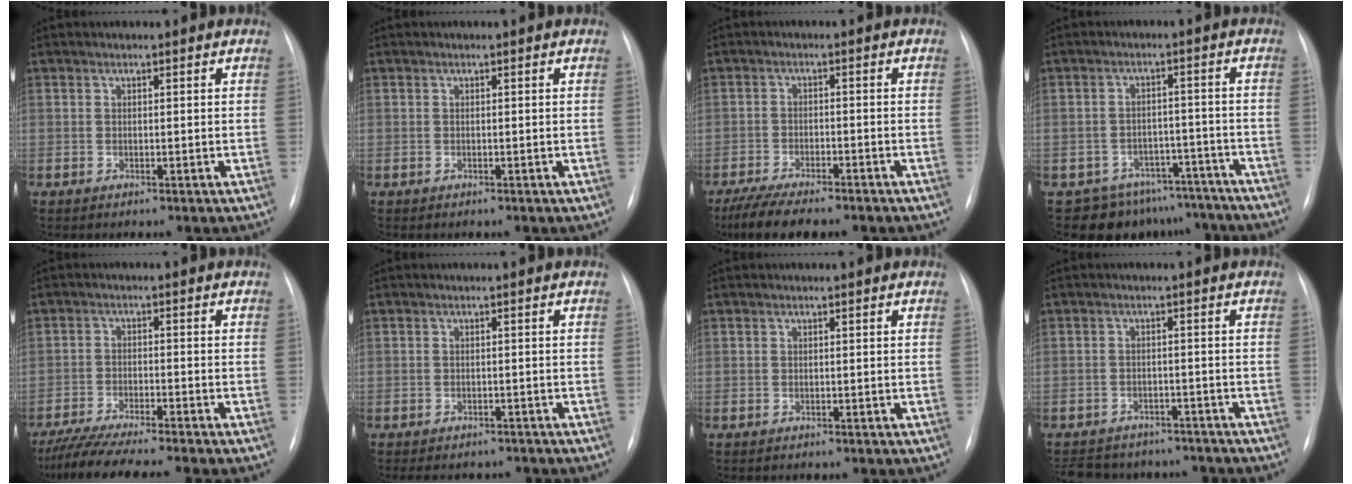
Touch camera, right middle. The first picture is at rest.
{"total": 0.0}
{"total": 9.1, "force": [-7.3, 1.6, 5.2], "torque": [-0.085, -0.018, -0.115]}
{"total": 10.1, "force": [-8.4, 5.6, 0.1], "torque": [0.021, 0.031, -0.100]}
{"total": 10.1, "force": [-8.7, -0.6, 5.0], "torque": [-0.078, -0.027, -0.143]}
{"total": 5.8, "force": [-4.9, 2.5, 1.7], "torque": [-0.013, 0.006, -0.059]}
{"total": 0.0}
{"total": 13.6, "force": [-11.8, 5.7, 3.5], "torque": [-0.075, 0.014, -0.143]}